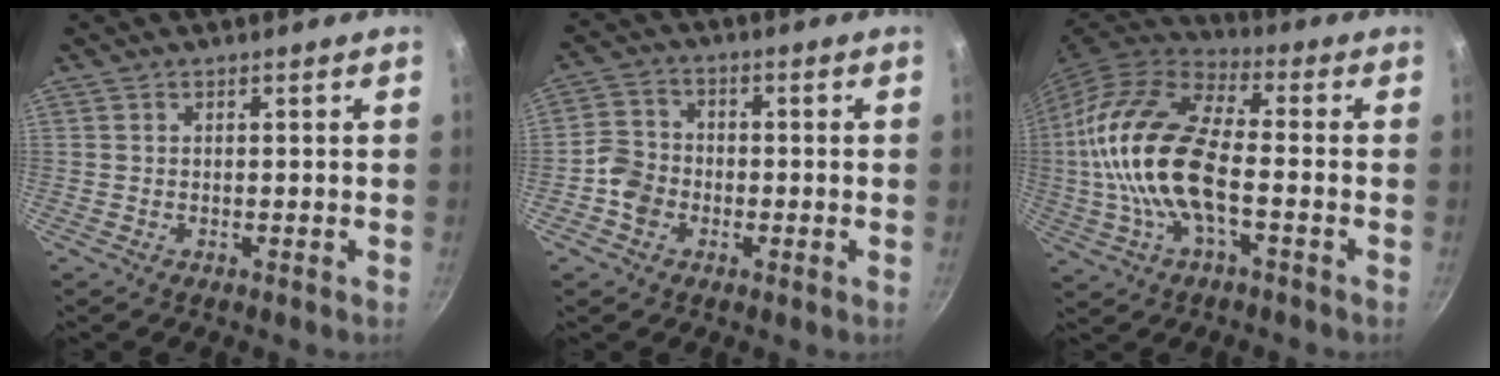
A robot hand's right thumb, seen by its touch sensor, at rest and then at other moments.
{"total": 5.5, "force": [-2.0, 4.6, 2.3], "torque": [-0.024, 0.019, -0.048]}
{"total": 19.5, "force": [-2.0, 8.9, 17.2], "torque": [-0.330, 0.031, -0.051]}